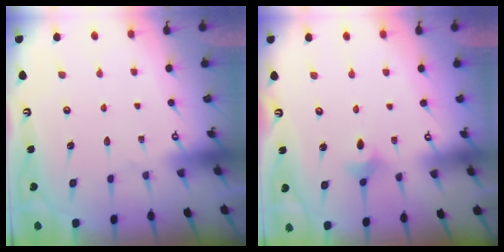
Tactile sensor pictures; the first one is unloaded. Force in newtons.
{"total": 4.7, "press": 4.6, "slide": 0.9}